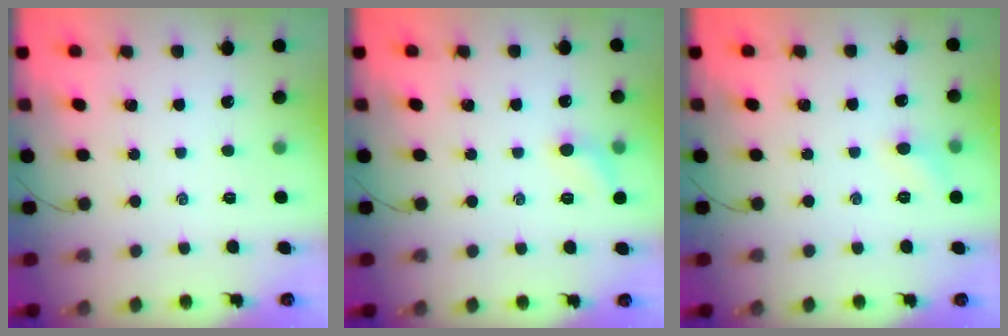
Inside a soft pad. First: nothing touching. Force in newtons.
{"total": 5.8, "press": 5.5, "slide": 1.8}
{"total": 5.2, "press": 4.9, "slide": 1.6}